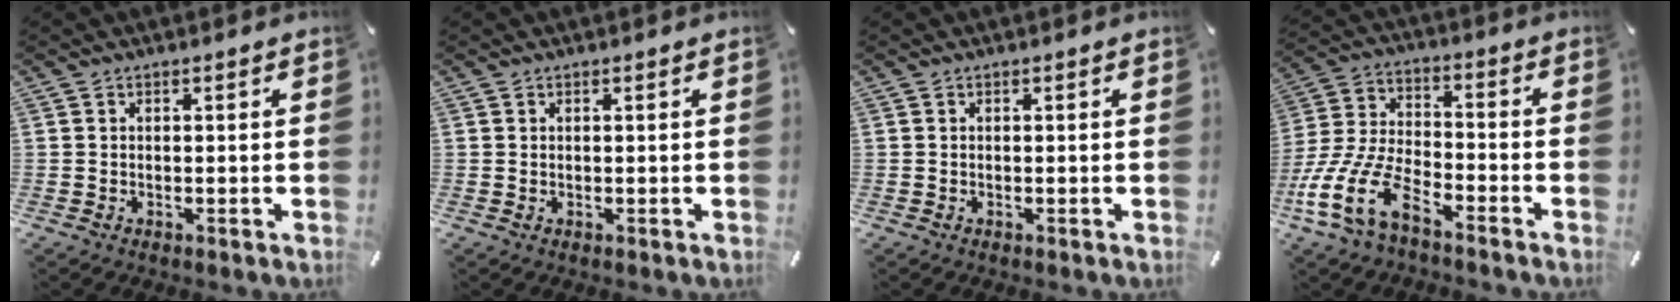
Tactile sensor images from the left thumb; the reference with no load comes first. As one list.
[{"total": 0.0}, {"total": 0.0}, {"total": 14.6, "force": [-9.4, 6.2, 9.4], "torque": [-0.207, 0.031, -0.176]}]